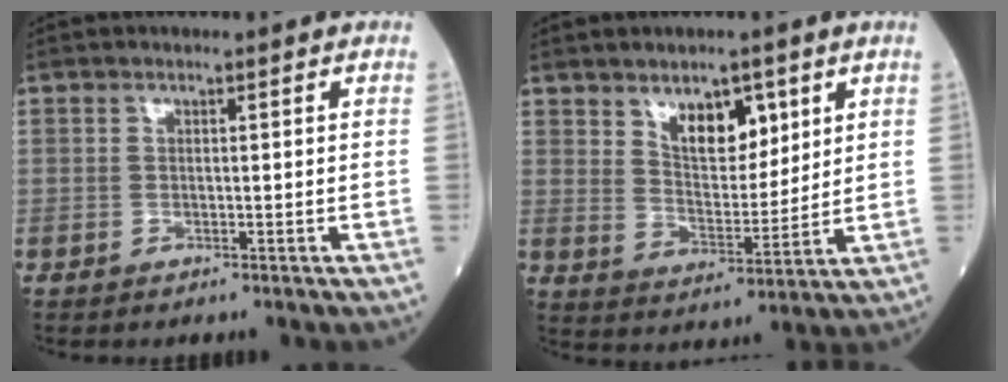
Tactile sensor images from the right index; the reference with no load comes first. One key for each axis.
{"total": 7.6, "fx": 4.2, "fy": 3.7, "fz": 5.1, "tx": -0.082, "ty": -0.005, "tz": 0.076}